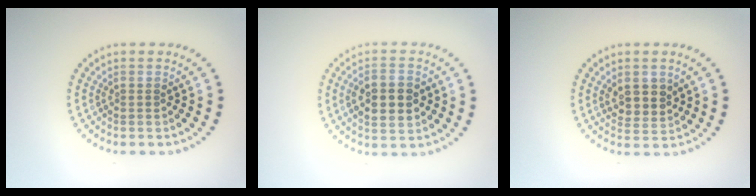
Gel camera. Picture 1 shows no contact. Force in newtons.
{"total": 4.4, "press": 4.4, "slide": 0.2}
{"total": 2.7, "press": 2.5, "slide": 1.0}